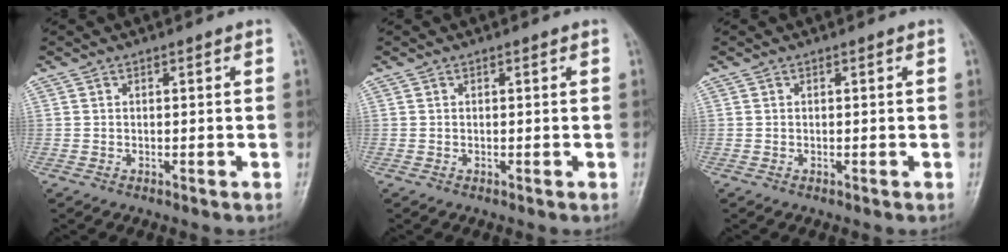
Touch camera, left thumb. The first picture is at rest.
{"total": 0.0}
{"total": 0.0}